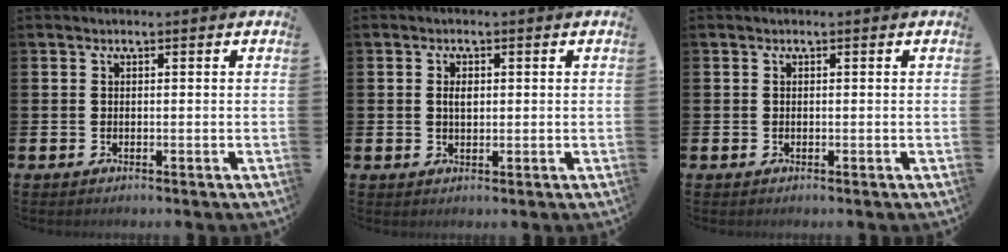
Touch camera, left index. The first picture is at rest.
{"total": 1.8, "force": [0.4, 1.0, 1.4], "torque": [-0.008, -0.001, 0.000]}
{"total": 0.0}